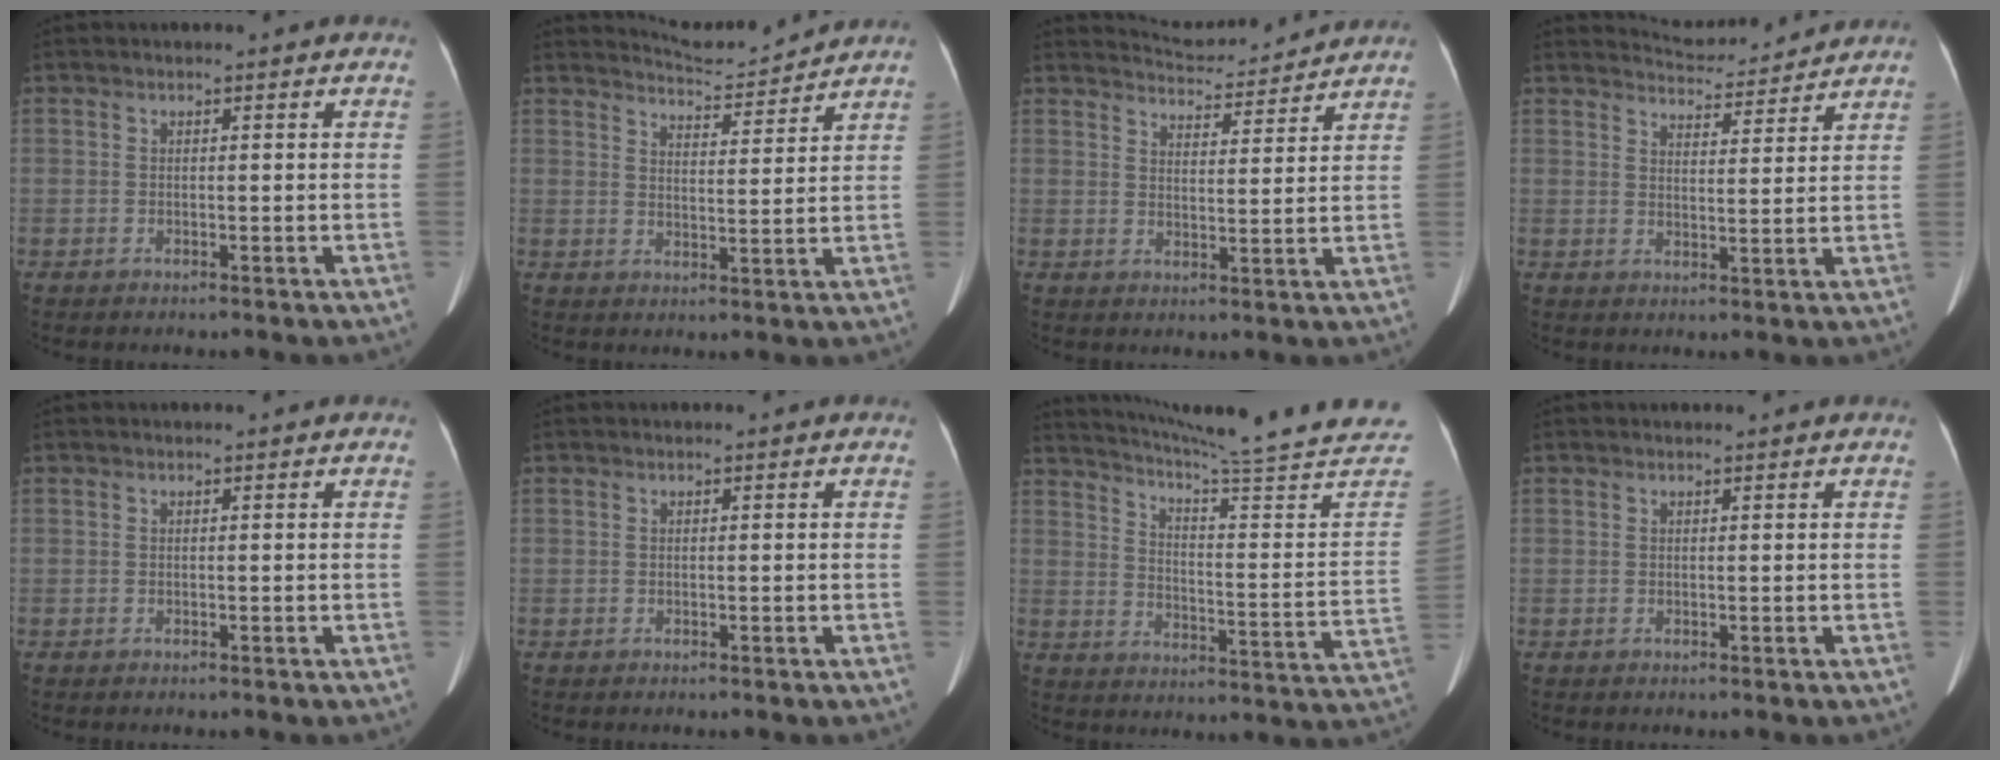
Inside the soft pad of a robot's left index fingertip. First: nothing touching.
{"total": 6.4, "force": [6.4, -0.6, -0.4], "torque": [-0.009, -0.003, 0.099]}
{"total": 7.9, "force": [7.9, 0.3, 0.3], "torque": [-0.014, 0.010, 0.112]}
{"total": 7.1, "force": [7.1, 0.4, 0.0], "torque": [-0.010, 0.009, 0.099]}
{"total": 0.0}
{"total": 0.0}
{"total": 25.9, "force": [23.7, -1.6, 10.3], "torque": [-0.166, -0.113, 0.299]}
{"total": 1.0, "force": [1.0, 0.0, 0.3], "torque": [-0.008, 0.008, 0.015]}